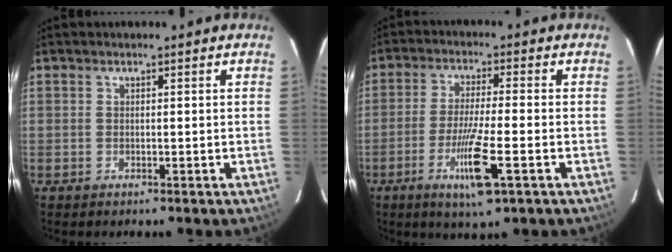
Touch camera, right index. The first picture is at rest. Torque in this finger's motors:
{"motor_torque": [0.32, -0.26, 0.40, 0.10]}